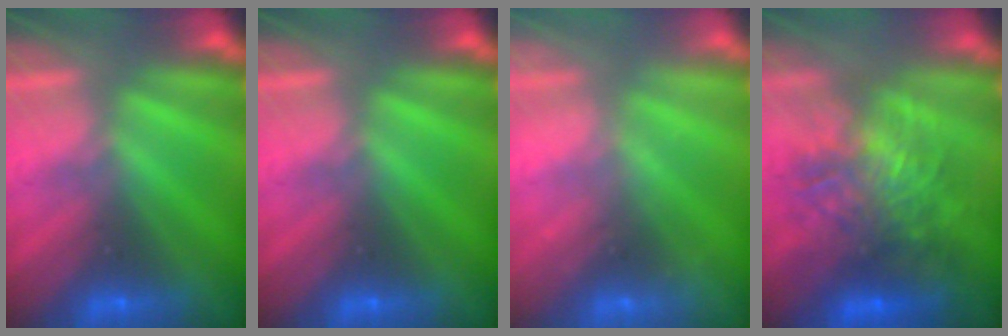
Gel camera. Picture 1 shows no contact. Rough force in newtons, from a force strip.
{"total": 0.0}
{"total": 2.1}
{"total": 7.0}